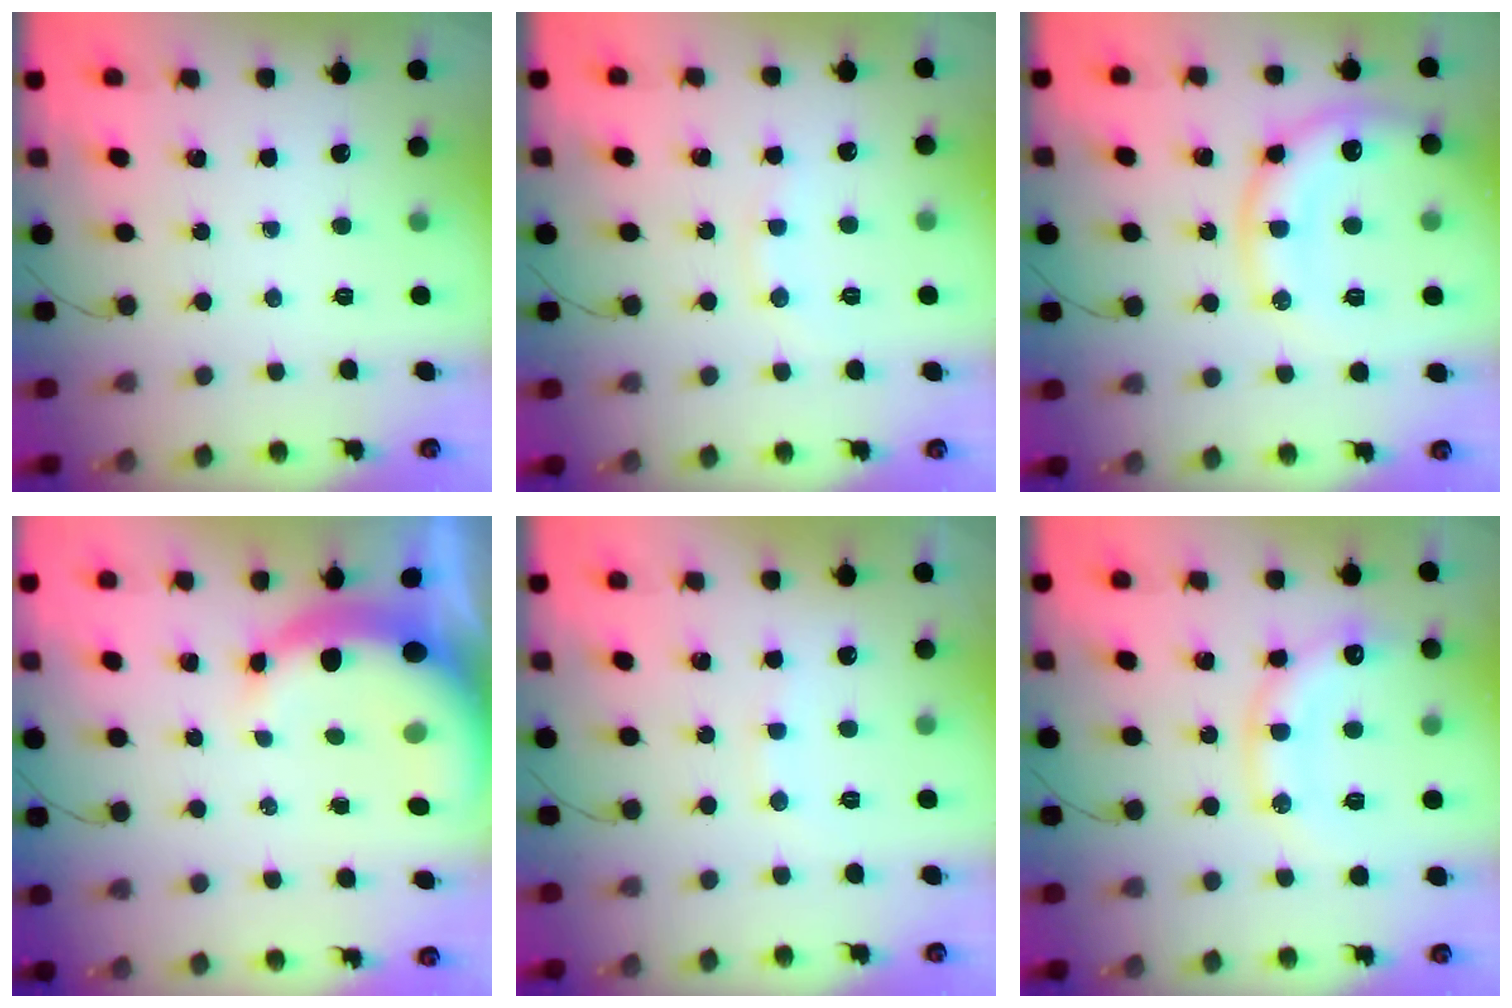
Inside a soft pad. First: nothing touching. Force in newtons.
{"total": 4.9, "press": 4.8, "slide": 1.1}
{"total": 14.7, "press": 14.6, "slide": 1.5}
{"total": 8.9, "press": 8.8, "slide": 1.7}
{"total": 6.8, "press": 6.7, "slide": 1.4}
{"total": 14.4, "press": 14.4, "slide": 1.2}